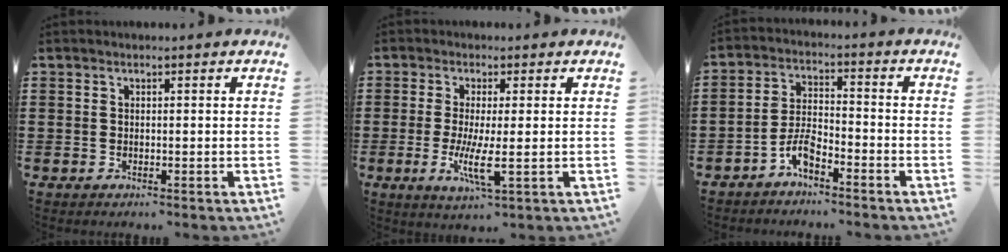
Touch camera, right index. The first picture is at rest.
{"total": 5.8, "force": [-1.0, 1.1, 5.6], "torque": [-0.111, -0.013, -0.018]}
{"total": 4.7, "force": [-3.5, 1.5, 2.7], "torque": [-0.070, 0.004, -0.073]}